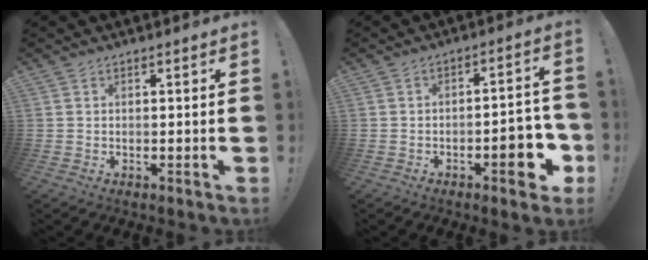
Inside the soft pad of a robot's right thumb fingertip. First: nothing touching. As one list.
[{"total": 10.5, "force": [-4.3, 3.9, 8.7], "torque": [-0.102, 0.019, -0.068]}]